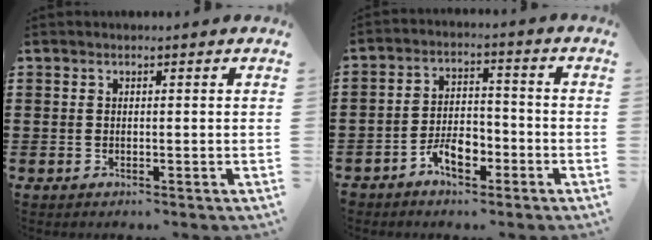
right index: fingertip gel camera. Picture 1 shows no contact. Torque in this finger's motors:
{"motor_torque": [1.12, 1.02, 0.13, 0.05]}